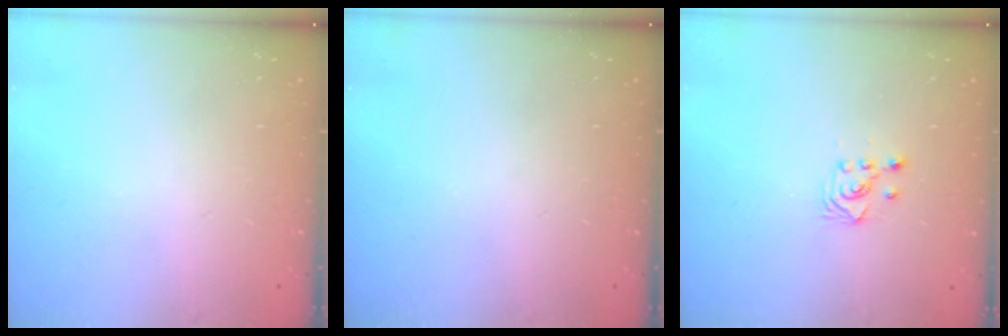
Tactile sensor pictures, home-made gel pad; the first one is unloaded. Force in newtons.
{"total": 0.0}
{"total": 2.6, "press": 2.6, "slide": 0.3}